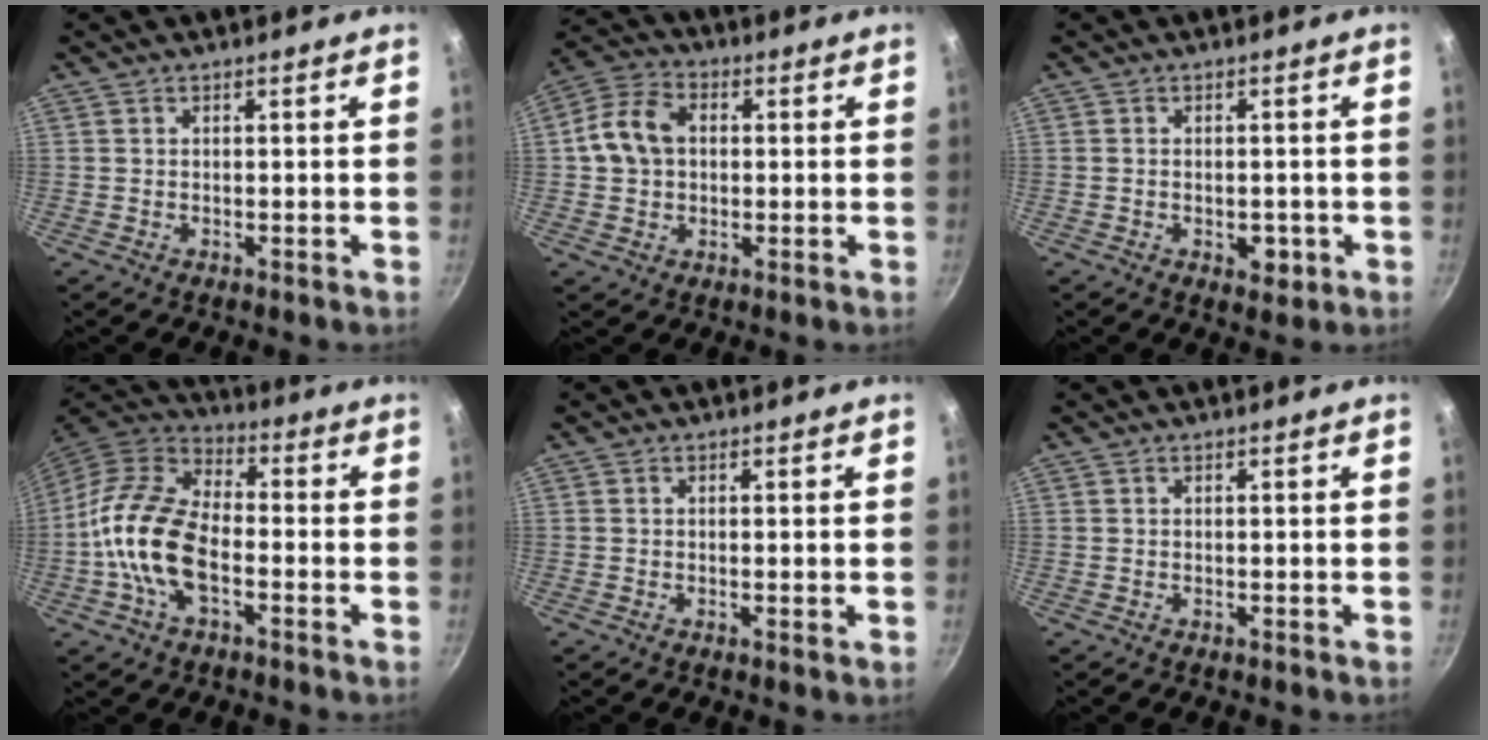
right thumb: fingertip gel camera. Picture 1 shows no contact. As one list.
[{"total": 9.4, "force": [0.8, 7.2, 6.0], "torque": [-0.099, 0.019, 0.001]}, {"total": 3.4, "force": [-1.0, 2.1, 2.5], "torque": [-0.022, 0.005, -0.010]}, {"total": 16.2, "force": [-3.5, 9.2, 12.9], "torque": [-0.227, 0.037, -0.081]}, {"total": 0.7, "force": [-0.1, 0.1, 0.7], "torque": [-0.012, -0.002, -0.003]}, {"total": 0.0}]